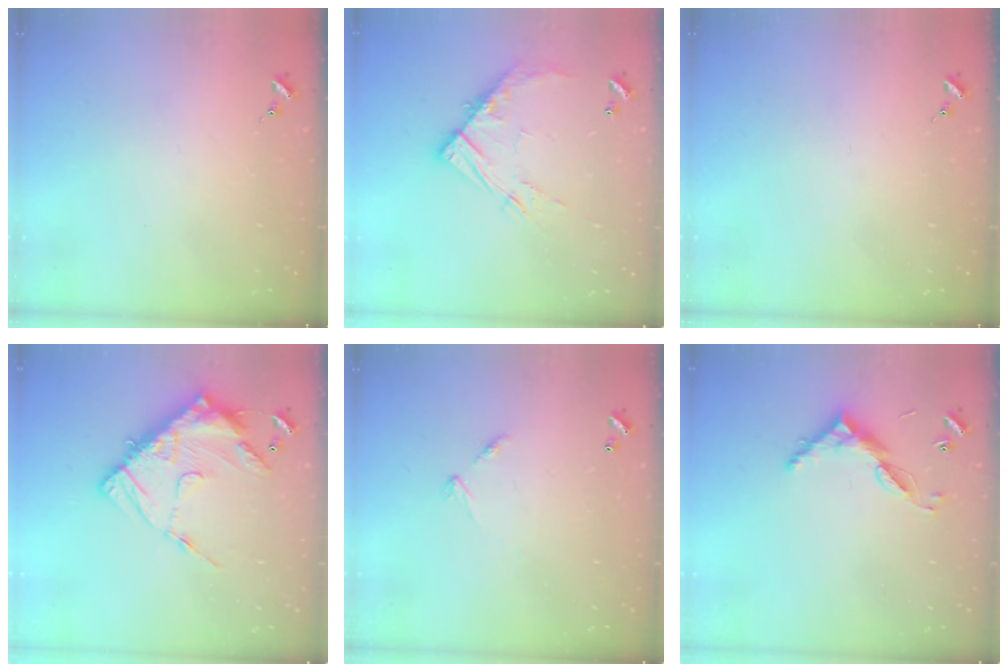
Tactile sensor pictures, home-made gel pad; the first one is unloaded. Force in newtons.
{"total": 12.4, "press": 12.3, "slide": 1.2}
{"total": 0.0}
{"total": 16.0, "press": 15.9, "slide": 1.5}
{"total": 6.0, "press": 6.0, "slide": 0.5}
{"total": 8.7, "press": 8.7, "slide": 0.5}